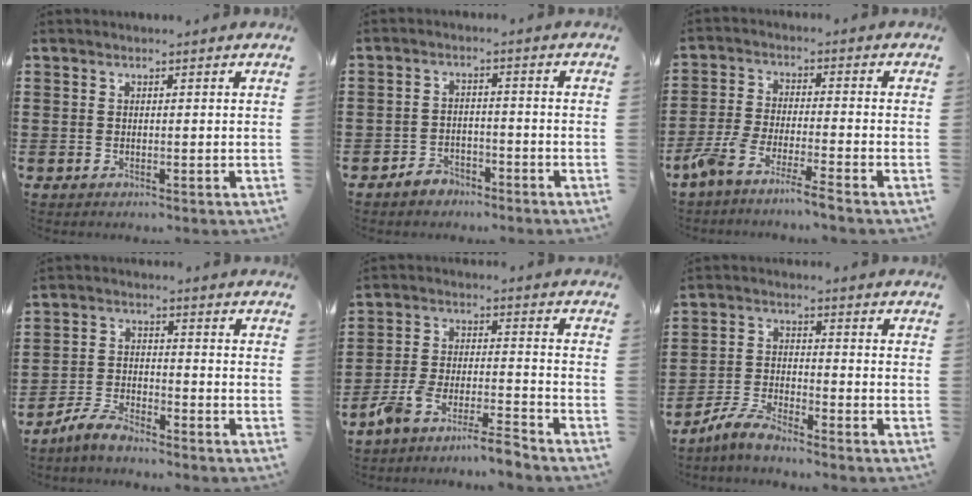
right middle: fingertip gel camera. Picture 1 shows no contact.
{"total": 2.9, "force": [-2.6, 1.1, 0.3], "torque": [-0.012, 0.007, -0.055]}
{"total": 5.5, "force": [-5.0, -0.5, 2.4], "torque": [-0.072, -0.022, -0.103]}
{"total": 4.6, "force": [-4.3, 0.7, 1.6], "torque": [-0.048, 0.000, -0.090]}
{"total": 6.7, "force": [-6.3, -0.3, 2.1], "torque": [-0.051, -0.007, -0.127]}
{"total": 5.2, "force": [-4.8, 0.5, 2.0], "torque": [-0.061, -0.006, -0.101]}